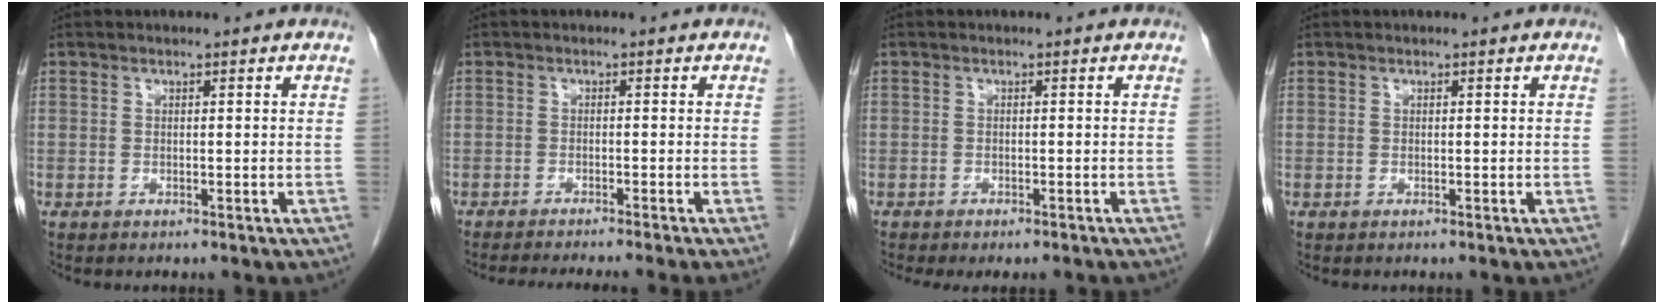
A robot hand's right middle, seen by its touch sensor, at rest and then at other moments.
{"total": 8.7, "force": [-7.7, -1.2, 4.1], "torque": [-0.031, -0.020, -0.111]}
{"total": 4.8, "force": [-4.1, 1.1, 2.1], "torque": [-0.017, -0.003, -0.055]}
{"total": 0.0}